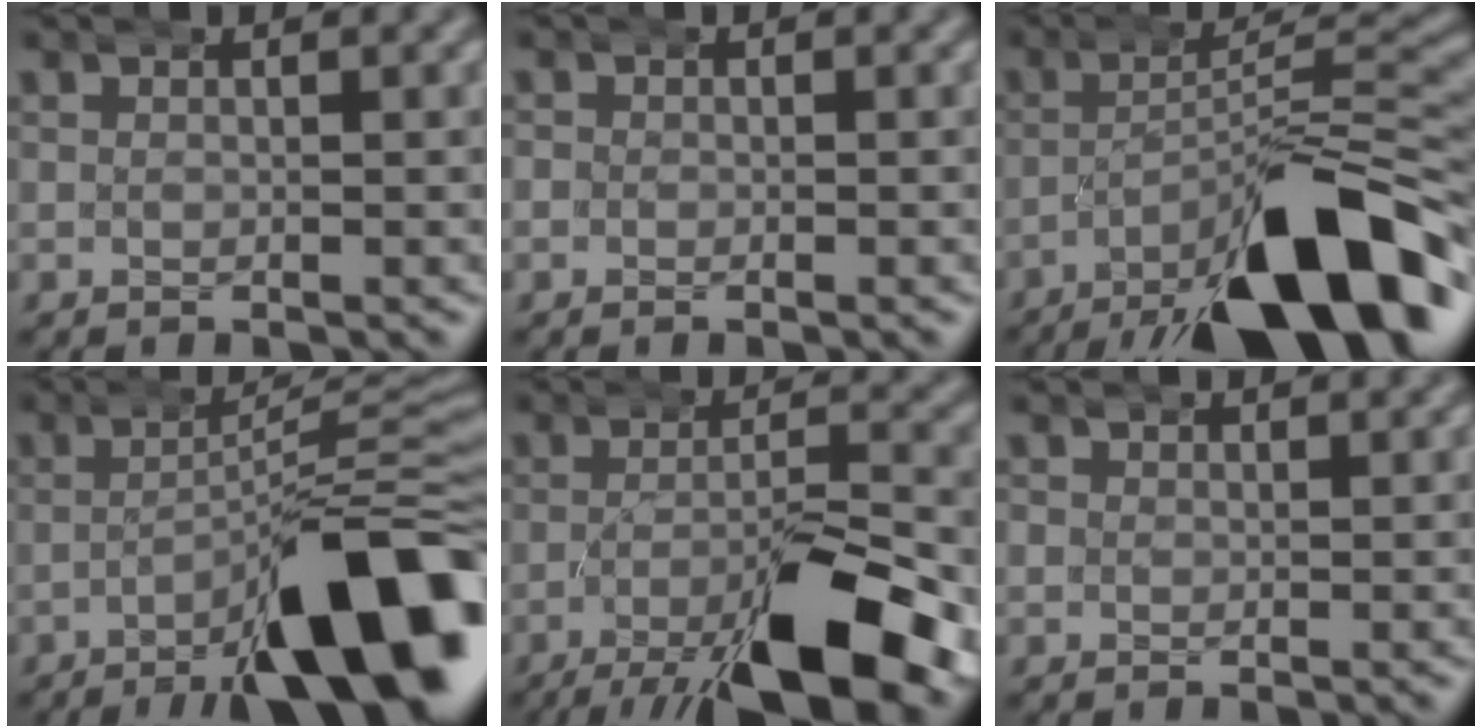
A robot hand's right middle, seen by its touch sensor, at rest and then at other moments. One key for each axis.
{"total": 1.0, "fx": -0.4, "fy": 0.9, "fz": 0.3, "tx": -0.009, "ty": 0.004, "tz": -0.008}
{"total": 12.0, "fx": -7.5, "fy": 2.5, "fz": 9.1, "tx": -0.129, "ty": 0.005, "tz": -0.112}
{"total": 10.8, "fx": -5.1, "fy": 2.1, "fz": 9.3, "tx": -0.121, "ty": 0.015, "tz": -0.080}
{"total": 10.7, "fx": -4.7, "fy": 3.4, "fz": 9.0, "tx": -0.137, "ty": -0.021, "tz": -0.066}
{"total": 0.5, "fx": 0.3, "fy": 0.4, "fz": -0.1, "tx": 0.000, "ty": -0.002, "tz": 0.007}